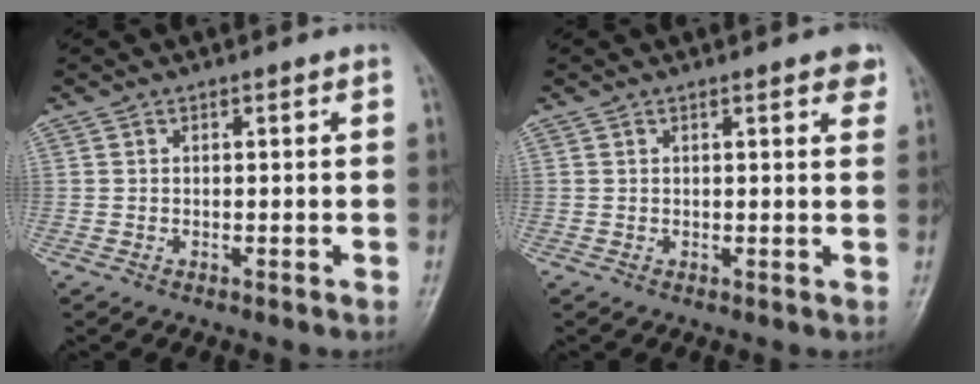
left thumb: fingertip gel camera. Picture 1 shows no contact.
{"total": 3.3, "force": [2.0, 0.8, 2.5], "torque": [-0.020, -0.003, 0.021]}